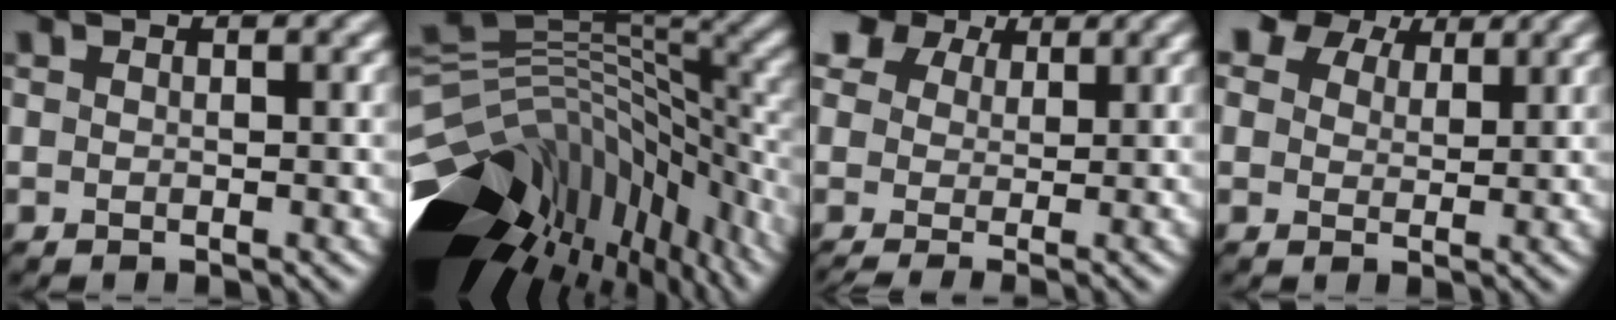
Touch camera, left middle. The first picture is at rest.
{"total": 18.1, "force": [-9.7, 9.4, 12.1], "torque": [-0.216, 0.020, -0.127]}
{"total": 4.7, "force": [1.5, 3.5, 2.7], "torque": [-0.050, 0.001, 0.025]}
{"total": 6.4, "force": [4.6, 3.8, 2.4], "torque": [-0.060, 0.004, 0.072]}